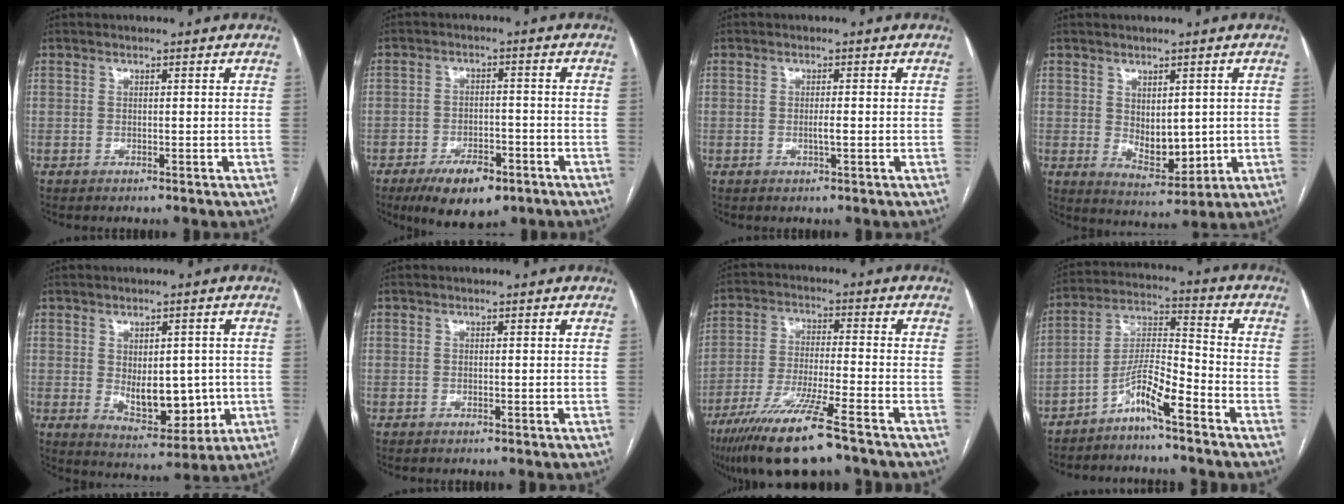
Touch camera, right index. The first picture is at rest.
{"total": 8.8, "force": [-5.5, 3.6, 5.8], "torque": [-0.093, -0.006, -0.085]}
{"total": 1.2, "force": [-0.3, 0.0, 1.2], "torque": [-0.023, -0.001, -0.004]}
{"total": 6.1, "force": [0.3, 3.3, 5.2], "torque": [-0.079, -0.009, 0.024]}
{"total": 8.9, "force": [-0.5, 4.6, 7.6], "torque": [-0.108, -0.006, 0.009]}
{"total": 0.0}
{"total": 14.1, "force": [-9.7, 0.8, 10.2], "torque": [-0.200, -0.040, -0.170]}
{"total": 7.7, "force": [-5.4, 0.4, 5.4], "torque": [-0.111, 0.011, -0.101]}